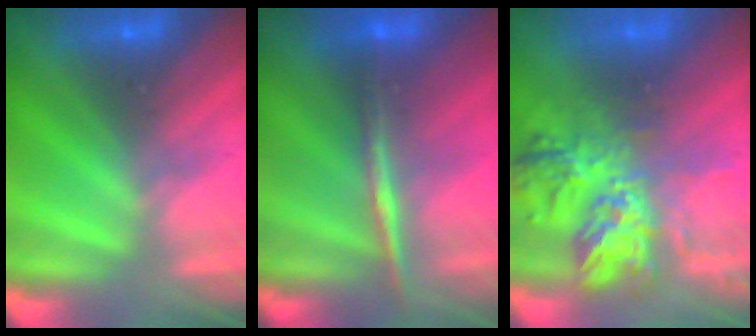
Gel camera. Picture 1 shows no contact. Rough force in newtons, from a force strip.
{"total": 1.9}
{"total": 6.0}